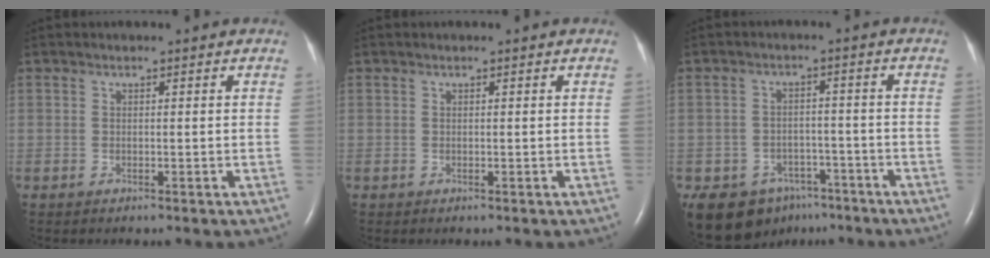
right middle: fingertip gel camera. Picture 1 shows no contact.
{"total": 0.0}
{"total": 10.0, "force": [-6.9, 6.6, 2.9], "torque": [-0.050, 0.012, -0.097]}